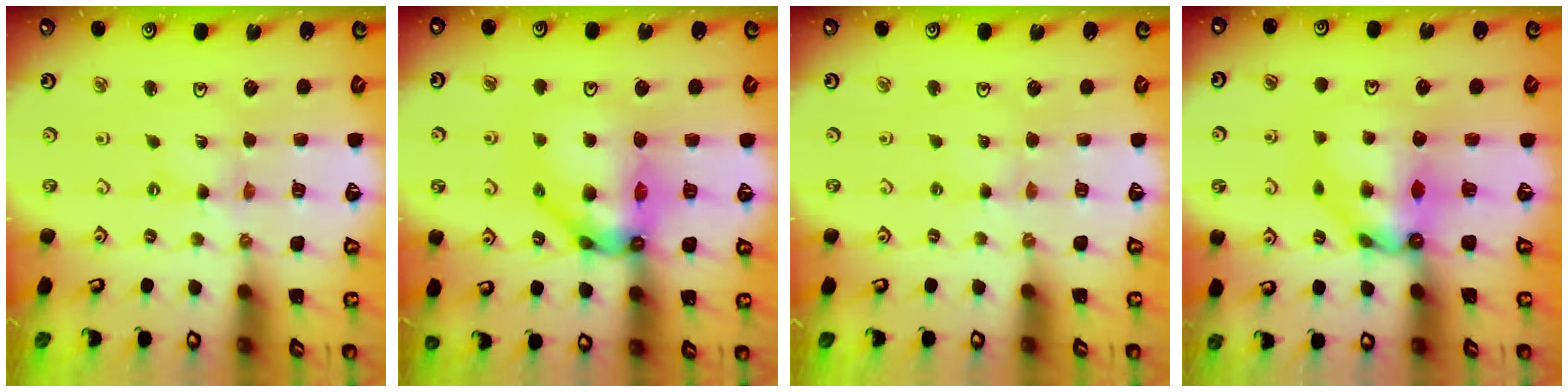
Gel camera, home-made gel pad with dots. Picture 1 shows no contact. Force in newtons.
{"total": 15.9, "press": 15.8, "slide": 1.8}
{"total": 1.9, "press": 1.8, "slide": 0.3}
{"total": 8.8, "press": 8.7, "slide": 0.9}